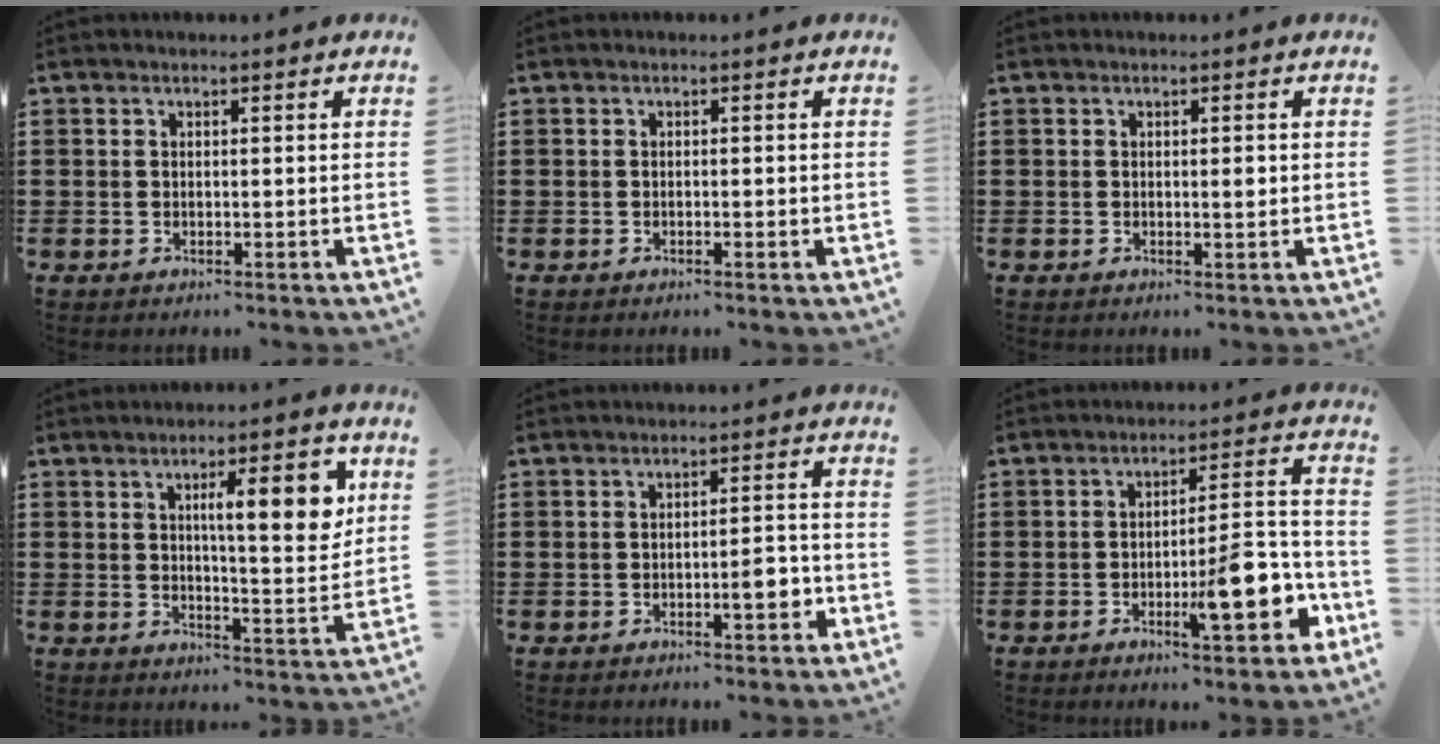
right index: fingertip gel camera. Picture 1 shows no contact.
{"total": 0.6, "force": [-0.3, 0.1, 0.5], "torque": [-0.010, -0.003, -0.005]}
{"total": 1.2, "force": [0.1, 0.3, 1.2], "torque": [-0.022, 0.002, 0.001]}
{"total": 9.7, "force": [3.5, 2.5, 8.7], "torque": [-0.132, -0.006, 0.048]}
{"total": 4.3, "force": [-1.4, 1.2, 3.9], "torque": [-0.055, 0.003, -0.025]}
{"total": 10.8, "force": [-4.1, 2.9, 9.6], "torque": [-0.125, -0.002, -0.067]}